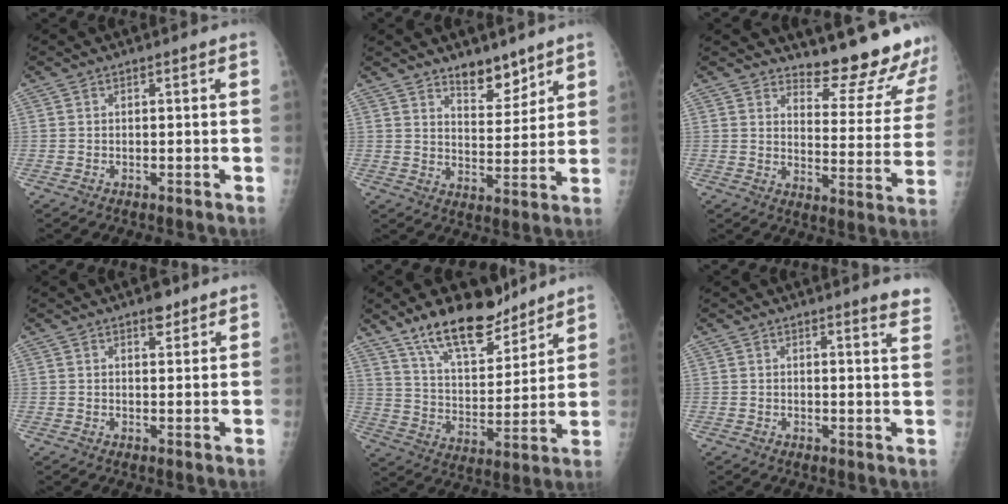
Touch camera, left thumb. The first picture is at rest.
{"total": 7.5, "force": [5.8, 3.3, 3.5], "torque": [-0.026, -0.045, 0.095]}
{"total": 15.5, "force": [14.6, 3.0, 4.3], "torque": [-0.018, -0.159, 0.177]}
{"total": 2.9, "force": [2.1, 1.3, 1.6], "torque": [-0.011, -0.011, 0.029]}
{"total": 15.7, "force": [12.0, 6.3, 7.9], "torque": [-0.095, -0.075, 0.213]}
{"total": 4.9, "force": [4.3, 0.2, 2.4], "torque": [-0.022, -0.026, 0.032]}